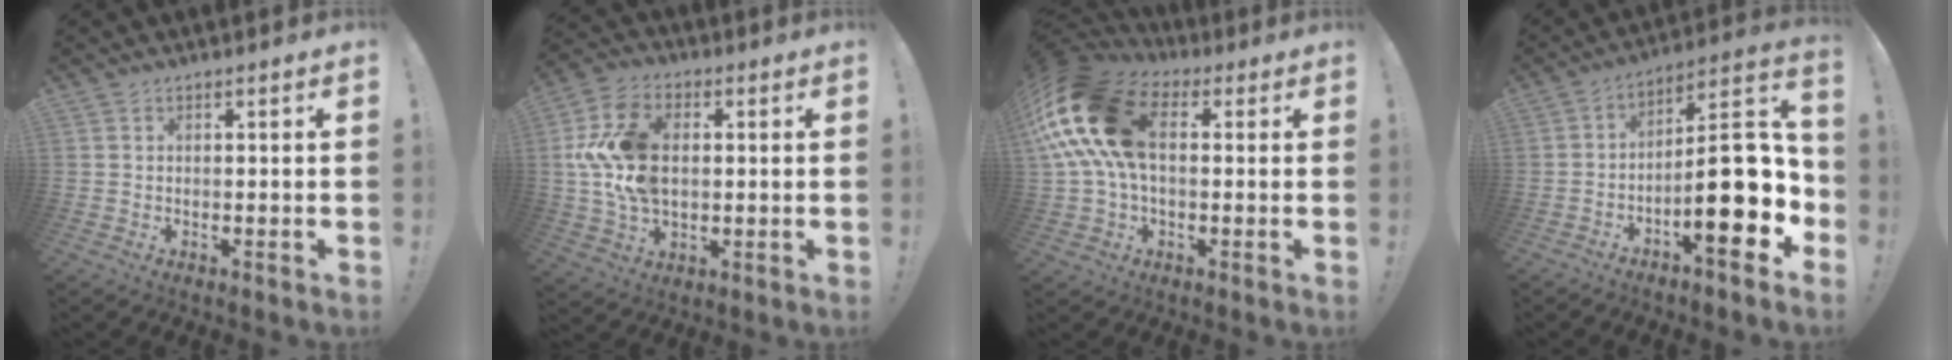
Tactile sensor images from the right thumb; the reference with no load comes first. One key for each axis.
{"total": 17.8, "fx": 1.9, "fy": 12.5, "fz": 12.5, "tx": -0.238, "ty": 0.008, "tz": 0.038}
{"total": 21.0, "fx": 3.9, "fy": 13.0, "fz": 16.1, "tx": -0.293, "ty": 0.009, "tz": 0.075}
{"total": 20.9, "fx": -4.7, "fy": 6.5, "fz": 19.3, "tx": -0.275, "ty": 0.022, "tz": -0.072}